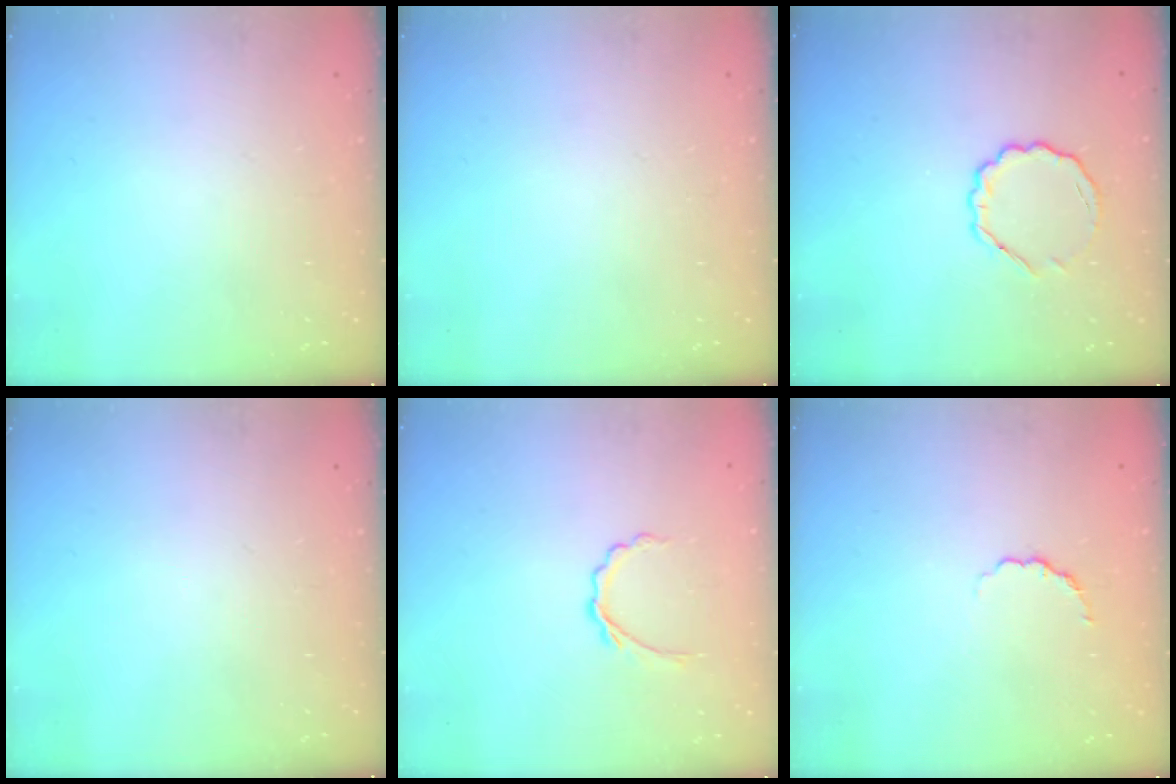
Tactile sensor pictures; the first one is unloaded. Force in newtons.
{"total": 0.0}
{"total": 6.2, "press": 6.1, "slide": 1.4}
{"total": 0.0}
{"total": 3.8, "press": 3.6, "slide": 1.2}
{"total": 2.6, "press": 2.4, "slide": 1.0}